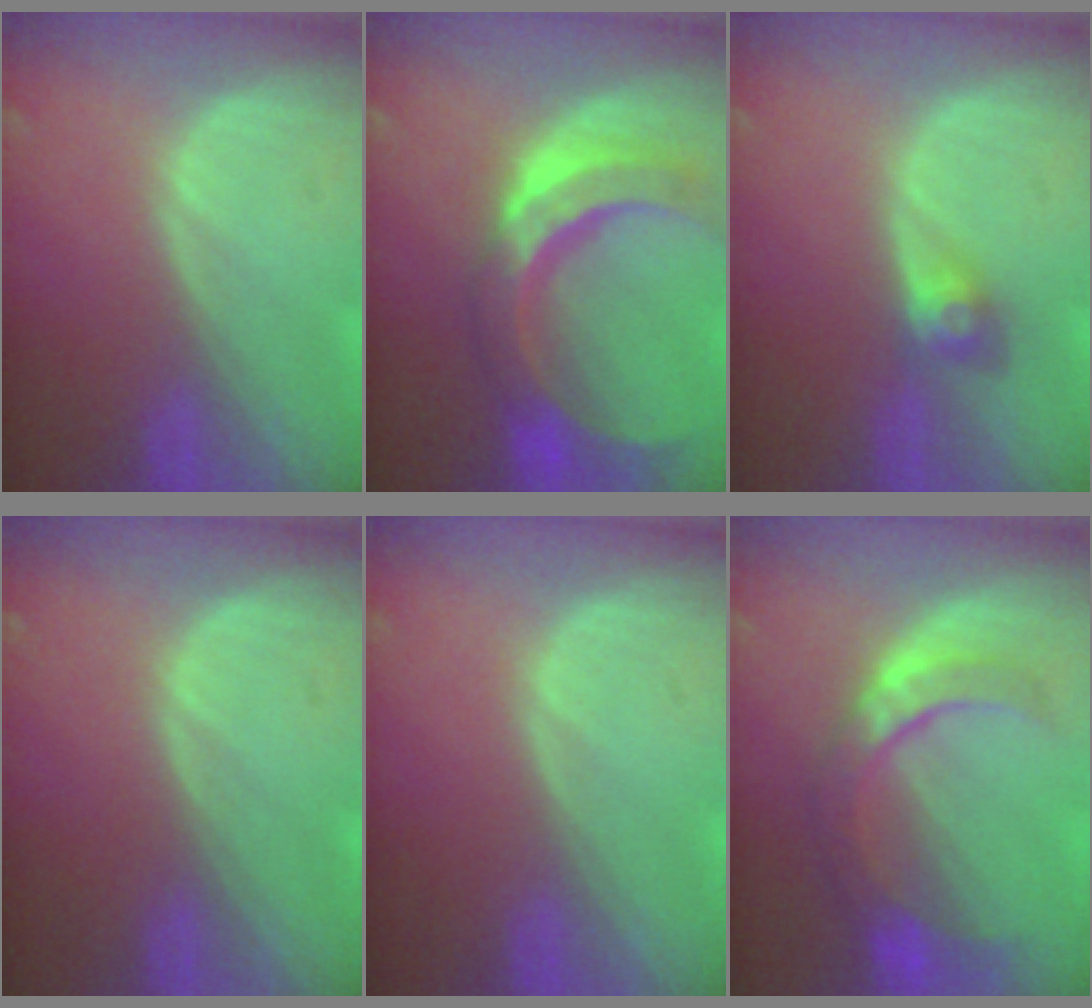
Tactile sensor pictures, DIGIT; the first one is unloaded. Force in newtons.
{"total": 11.6, "press": 9.8, "slide": 6.2}
{"total": 3.0, "press": 2.6, "slide": 1.5}
{"total": 0.0}
{"total": 0.0}
{"total": 8.5, "press": 7.7, "slide": 3.4}